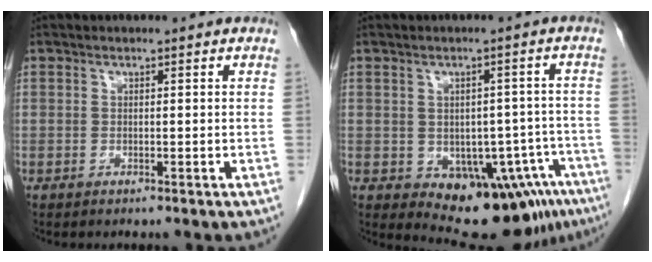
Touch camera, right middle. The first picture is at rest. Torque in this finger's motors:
{"motor_torque": [1.08, -1.06, 0.14, 0.07]}